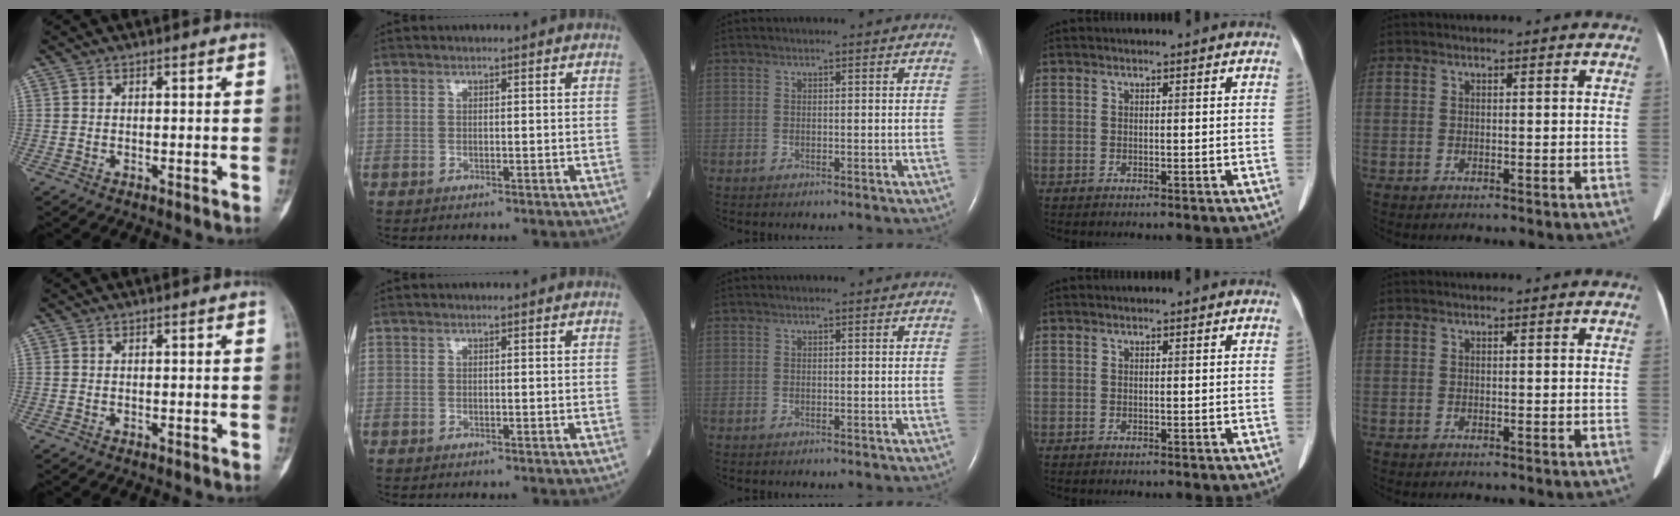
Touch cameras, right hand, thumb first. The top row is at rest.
{}